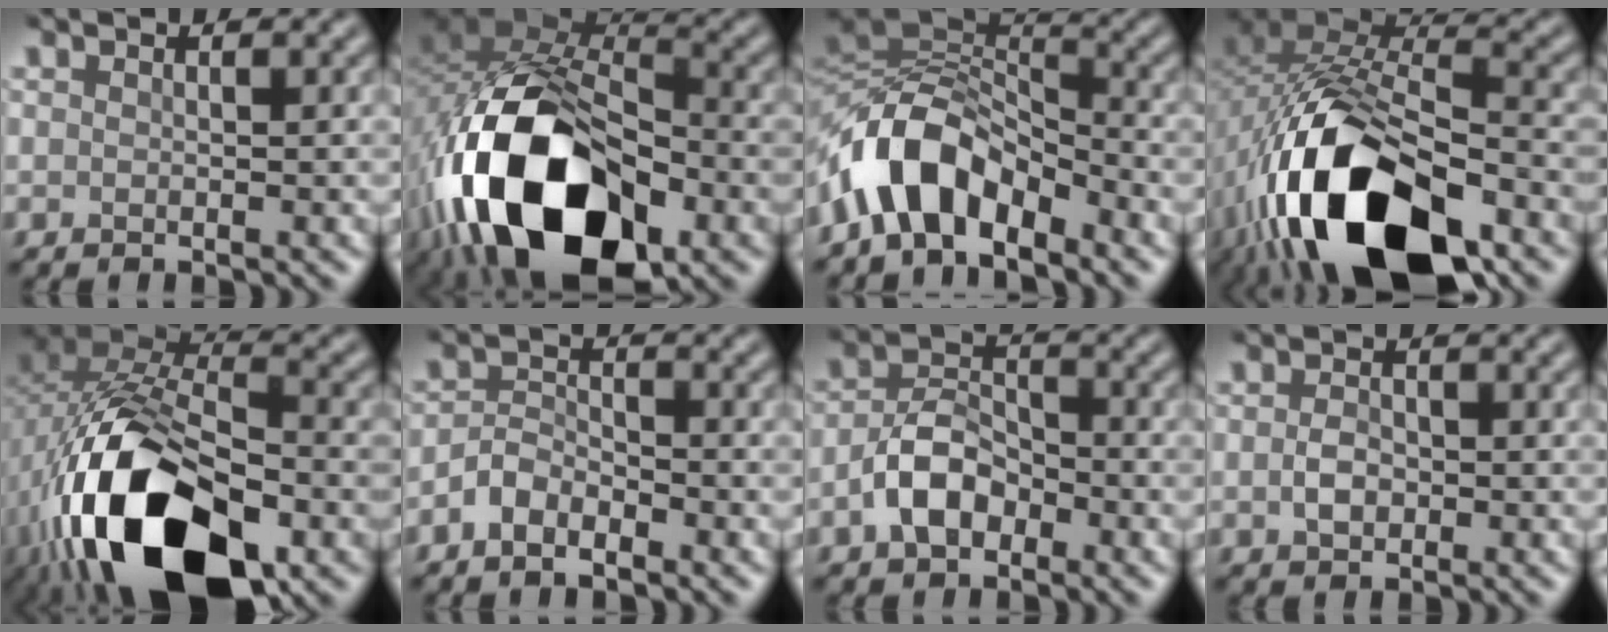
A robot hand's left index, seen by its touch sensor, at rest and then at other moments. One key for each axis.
{"total": 17.6, "fx": -7.4, "fy": 9.8, "fz": 12.6, "tx": -0.230, "ty": -0.012, "tz": -0.135}
{"total": 8.6, "fx": -4.9, "fy": 4.5, "fz": 5.6, "tx": -0.099, "ty": 0.010, "tz": -0.100}
{"total": 17.1, "fx": -8.0, "fy": 8.3, "fz": 12.6, "tx": -0.243, "ty": -0.020, "tz": -0.143}
{"total": 17.3, "fx": -7.1, "fy": 9.0, "fz": 13.0, "tx": -0.247, "ty": -0.024, "tz": -0.123}
{"total": 2.6, "fx": -1.7, "fy": 1.3, "fz": 1.5, "tx": -0.027, "ty": 0.008, "tz": -0.040}
{"total": 4.4, "fx": -2.0, "fy": 2.7, "fz": 2.8, "tx": -0.054, "ty": 0.009, "tz": -0.044}
{"total": 1.9, "fx": -0.3, "fy": 1.3, "fz": 1.3, "tx": -0.028, "ty": 0.000, "tz": -0.009}